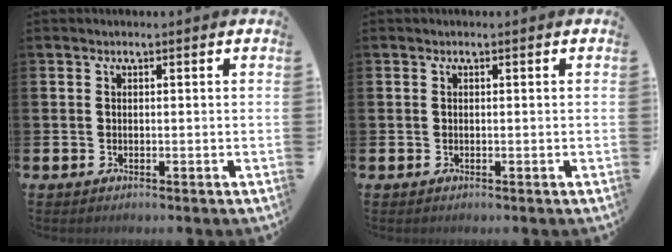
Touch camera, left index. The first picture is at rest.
{"total": 0.0}